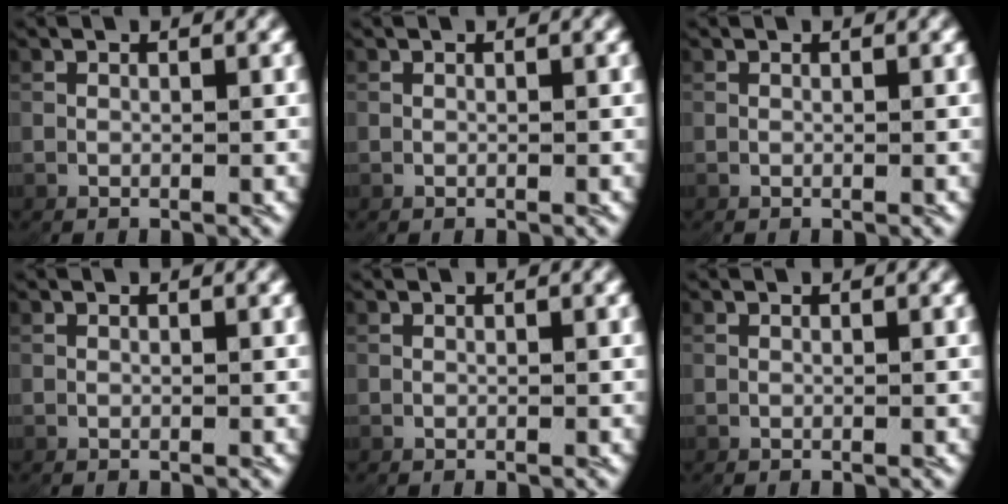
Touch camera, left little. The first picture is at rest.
{"total": 0.0}
{"total": 0.0}
{"total": 0.0}
{"total": 0.0}
{"total": 0.0}